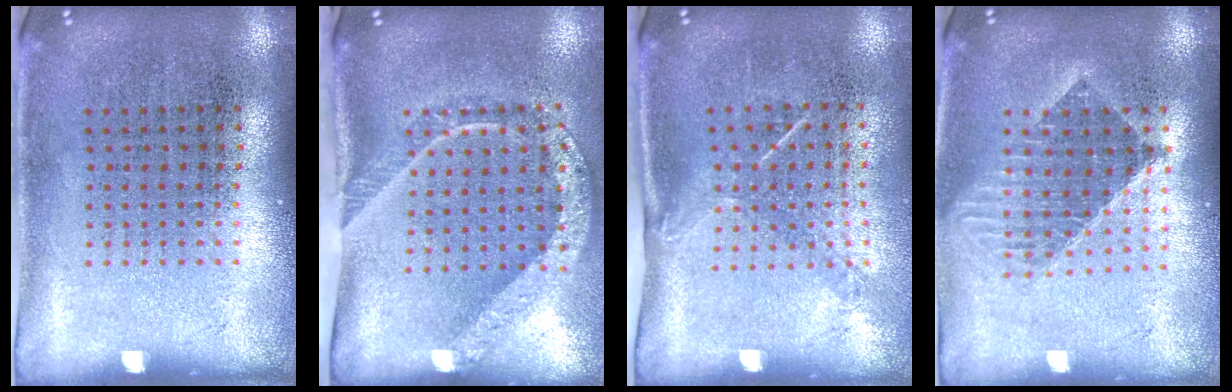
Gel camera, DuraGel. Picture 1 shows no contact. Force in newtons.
{"total": 2.3, "press": 1.5, "slide": 1.7}
{"total": 1.4, "press": 1.0, "slide": 1.1}
{"total": 1.5, "press": 1.3, "slide": 0.8}